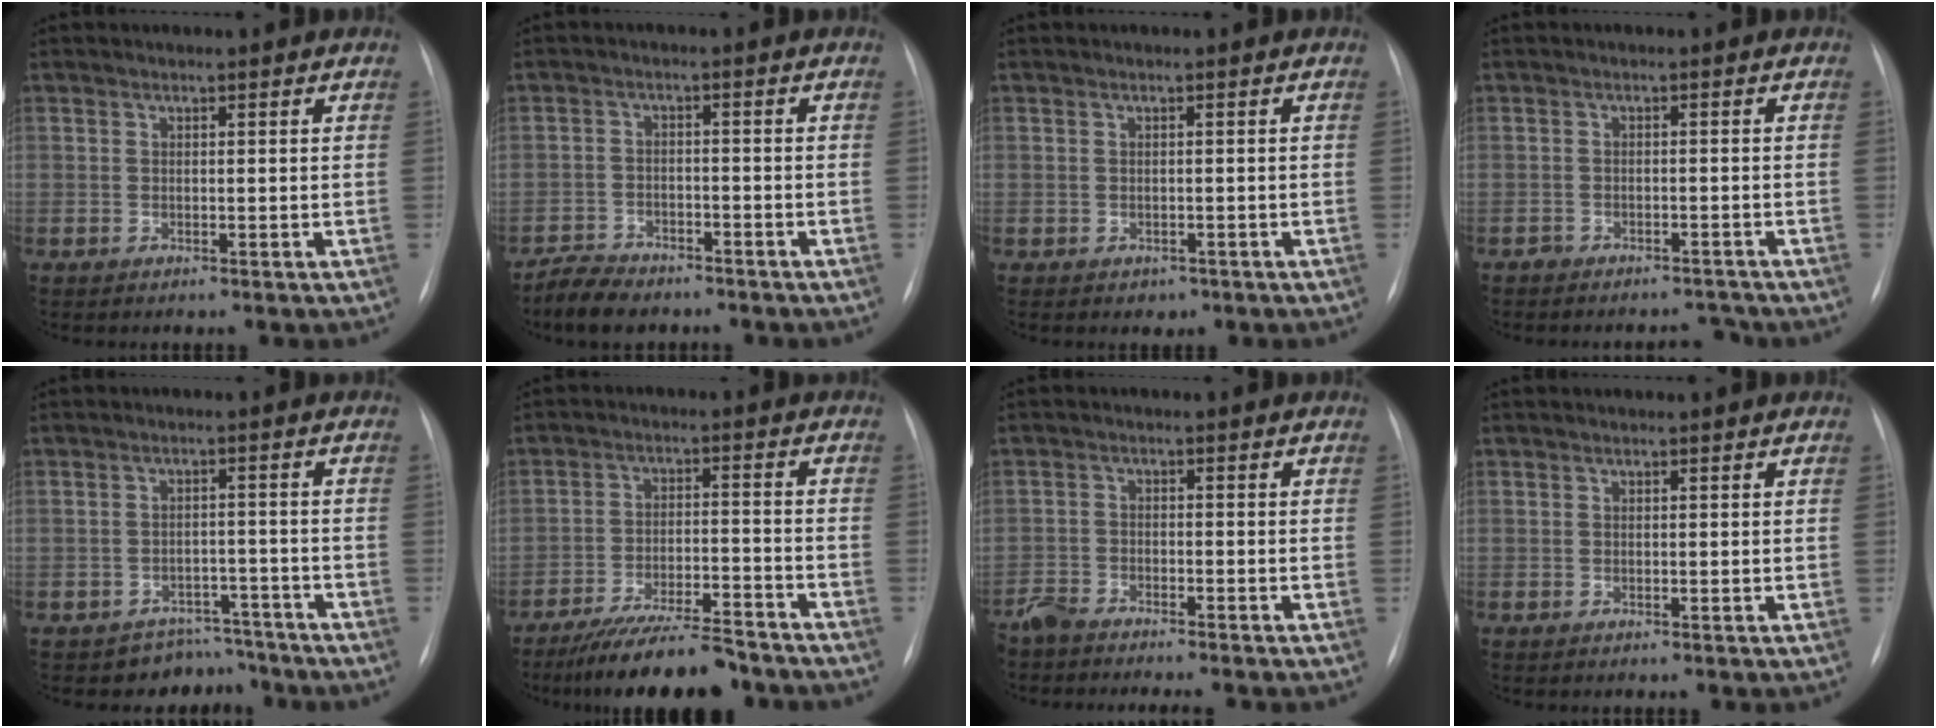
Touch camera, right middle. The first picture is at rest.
{"total": 5.3, "force": [-4.7, 1.9, 1.5], "torque": [-0.032, -0.008, -0.084]}
{"total": 1.6, "force": [-0.8, 1.3, 0.4], "torque": [-0.005, 0.003, -0.004]}
{"total": 3.1, "force": [-2.9, 1.0, -0.5], "torque": [0.016, 0.001, -0.044]}
{"total": 5.6, "force": [-4.8, 2.6, -1.2], "torque": [0.030, 0.035, -0.069]}
{"total": 13.0, "force": [-11.5, 1.6, 5.8], "torque": [-0.086, -0.001, -0.181]}
{"total": 7.1, "force": [-6.6, 0.8, 2.3], "torque": [-0.024, -0.010, -0.107]}
{"total": 0.0}